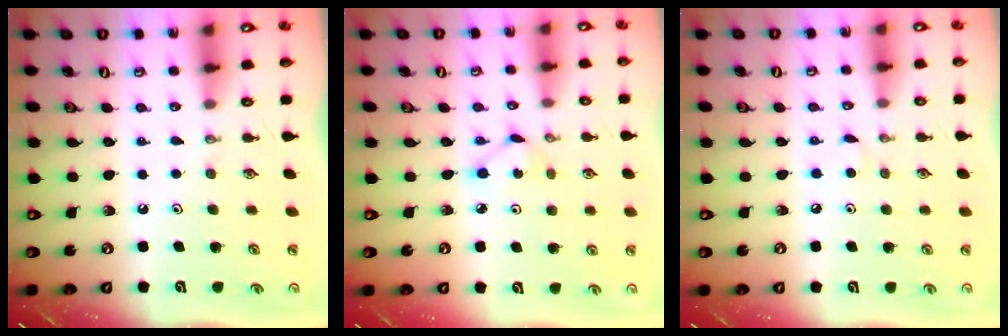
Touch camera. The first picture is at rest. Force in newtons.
{"total": 3.2, "press": 3.2, "slide": 0.5}
{"total": 2.7, "press": 2.7, "slide": 0.4}